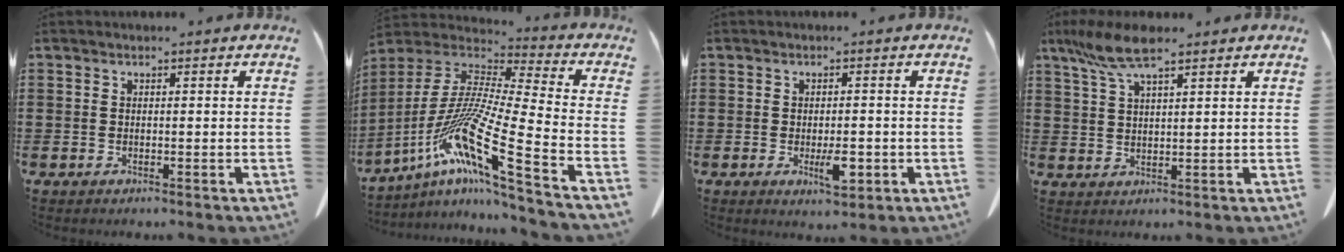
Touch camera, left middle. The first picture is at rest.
{"total": 14.9, "force": [-8.8, 1.1, 12.0], "torque": [-0.268, -0.021, -0.178]}
{"total": 3.7, "force": [-0.9, 1.5, 3.2], "torque": [-0.052, -0.003, -0.018]}
{"total": 6.7, "force": [4.4, 1.5, 4.8], "torque": [-0.118, -0.006, 0.075]}